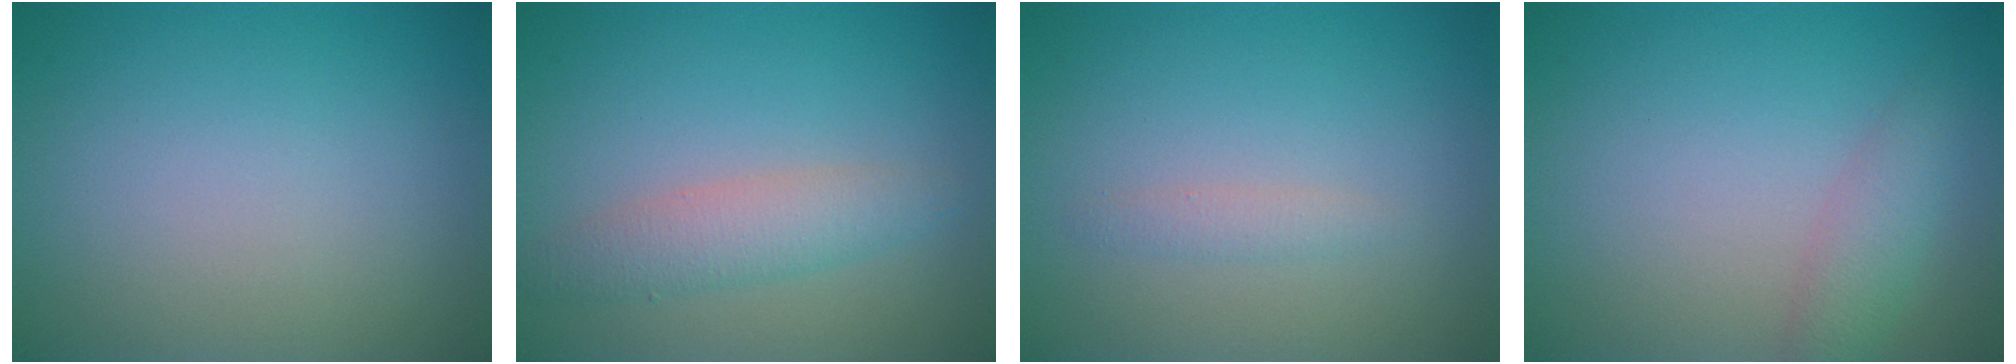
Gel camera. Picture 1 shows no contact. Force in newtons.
{"total": 2.9, "press": 2.9, "slide": 0.1}
{"total": 1.0, "press": 1.0, "slide": 0.0}
{"total": 2.5, "press": 2.5, "slide": 0.1}